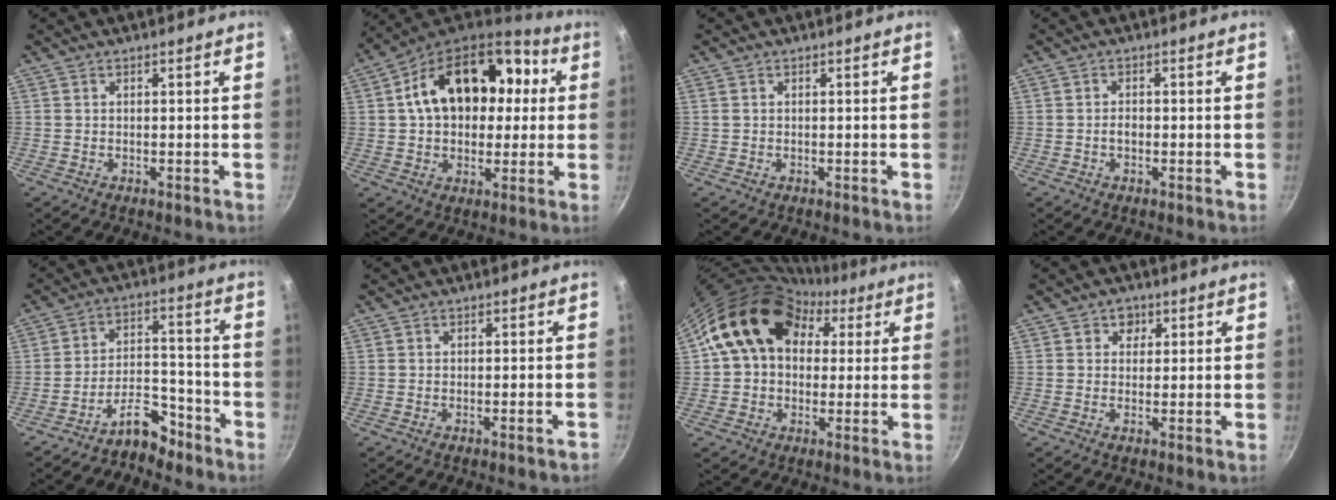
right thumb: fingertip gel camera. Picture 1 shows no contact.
{"total": 22.1, "force": [4.0, 15.2, 15.6], "torque": [-0.231, 0.038, 0.051]}
{"total": 0.6, "force": [0.3, 0.4, 0.3], "torque": [-0.007, 0.002, 0.006]}
{"total": 1.5, "force": [-0.4, 1.0, 1.1], "torque": [-0.015, 0.008, -0.007]}
{"total": 8.3, "force": [-6.6, 3.9, 3.3], "torque": [-0.029, 0.078, -0.113]}
{"total": 1.7, "force": [-1.2, 0.2, 1.3], "torque": [-0.019, 0.013, -0.015]}
{"total": 15.8, "force": [4.5, 12.1, 9.1], "torque": [-0.114, 0.025, 0.063]}
{"total": 2.7, "force": [0.9, 2.5, 0.8], "torque": [0.010, -0.004, 0.008]}